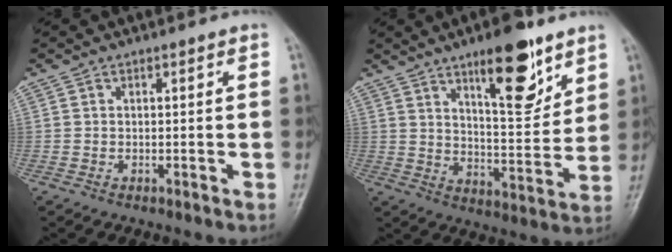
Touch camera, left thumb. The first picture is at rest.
{"total": 14.3, "force": [8.7, 4.9, 10.3], "torque": [-0.119, -0.057, 0.135]}